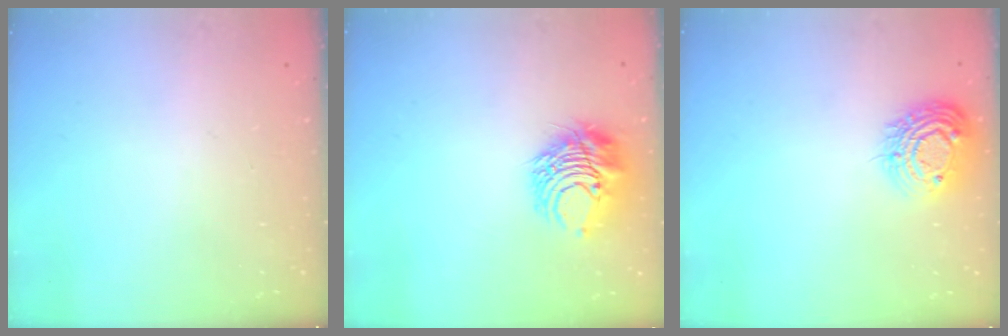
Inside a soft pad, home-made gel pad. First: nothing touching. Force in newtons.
{"total": 10.1, "press": 10.1, "slide": 0.8}
{"total": 12.9, "press": 12.9, "slide": 0.9}